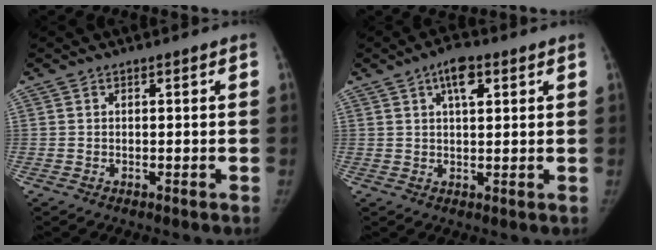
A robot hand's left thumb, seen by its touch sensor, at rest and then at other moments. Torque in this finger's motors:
{"motor_torque": [-0.13, 0.20, 0.61, -0.28, 0.15]}